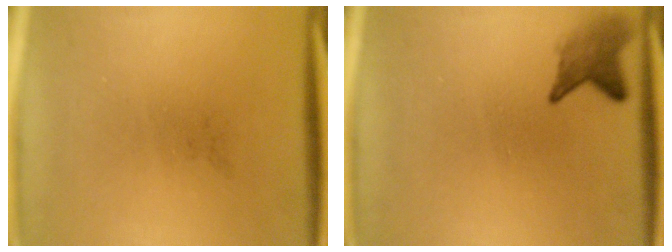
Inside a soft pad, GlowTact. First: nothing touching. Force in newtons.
{"total": 2.9}